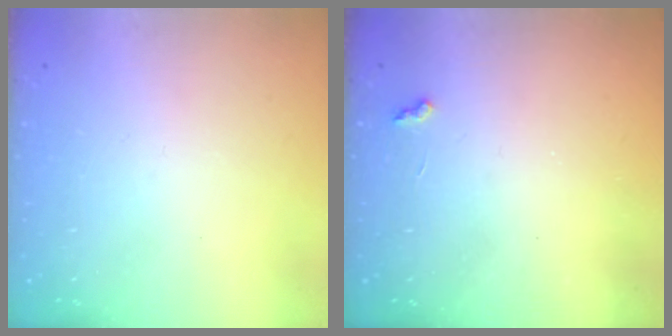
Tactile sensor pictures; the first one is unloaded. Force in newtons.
{"total": 2.3, "press": 2.3, "slide": 0.5}